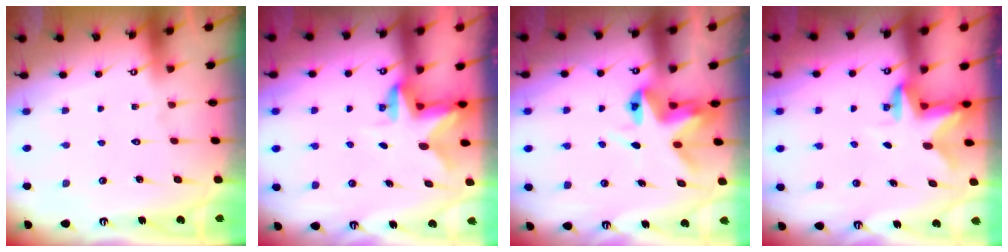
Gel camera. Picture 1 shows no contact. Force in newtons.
{"total": 2.4, "press": 2.4, "slide": 0.4}
{"total": 6.3, "press": 6.3, "slide": 0.5}
{"total": 2.7, "press": 2.6, "slide": 0.5}